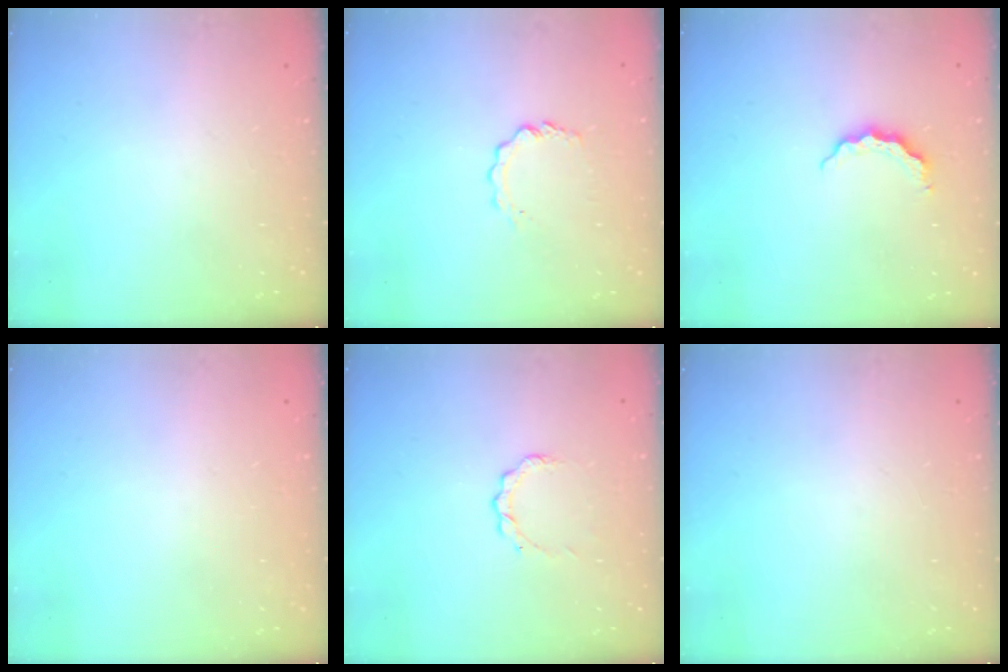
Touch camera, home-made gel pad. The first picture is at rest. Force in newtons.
{"total": 4.0, "press": 4.0, "slide": 0.4}
{"total": 5.1, "press": 5.1, "slide": 0.4}
{"total": 1.6, "press": 1.6, "slide": 0.1}
{"total": 4.7, "press": 4.7, "slide": 0.2}
{"total": 0.0}